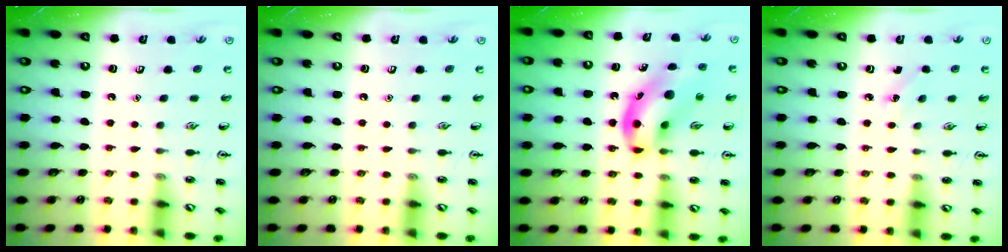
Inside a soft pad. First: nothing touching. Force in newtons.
{"total": 0.0}
{"total": 13.2, "press": 12.7, "slide": 3.7}
{"total": 1.9, "press": 1.7, "slide": 0.8}